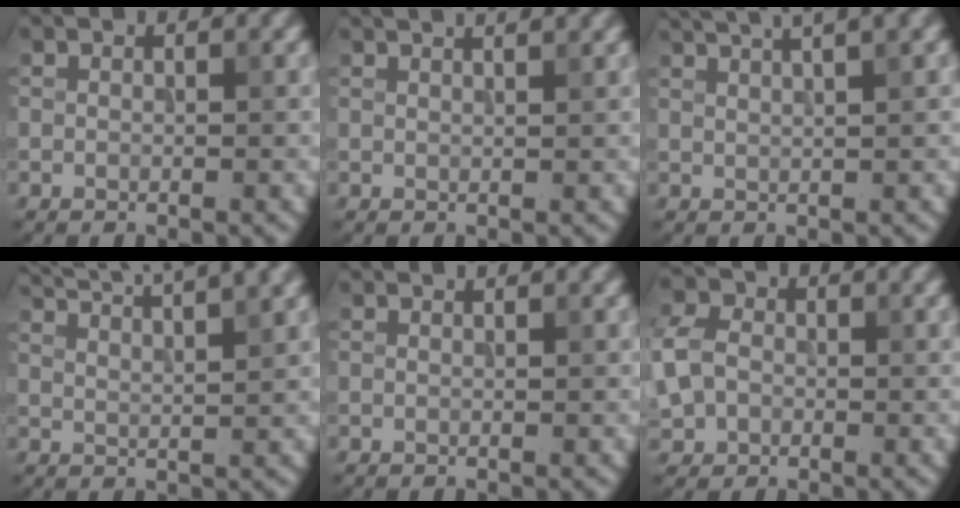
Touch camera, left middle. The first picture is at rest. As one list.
[{"total": 3.3, "force": [2.4, 1.0, 1.9], "torque": [-0.007, 0.025, 0.003]}, {"total": 5.9, "force": [4.1, 1.3, 4.0], "torque": [-0.039, 0.033, 0.036]}, {"total": 7.4, "force": [6.1, 1.3, 4.0], "torque": [-0.045, 0.035, 0.061]}, {"total": 0.0}, {"total": 5.1, "force": [-0.3, 4.1, 3.1], "torque": [-0.087, 0.012, -0.008]}]